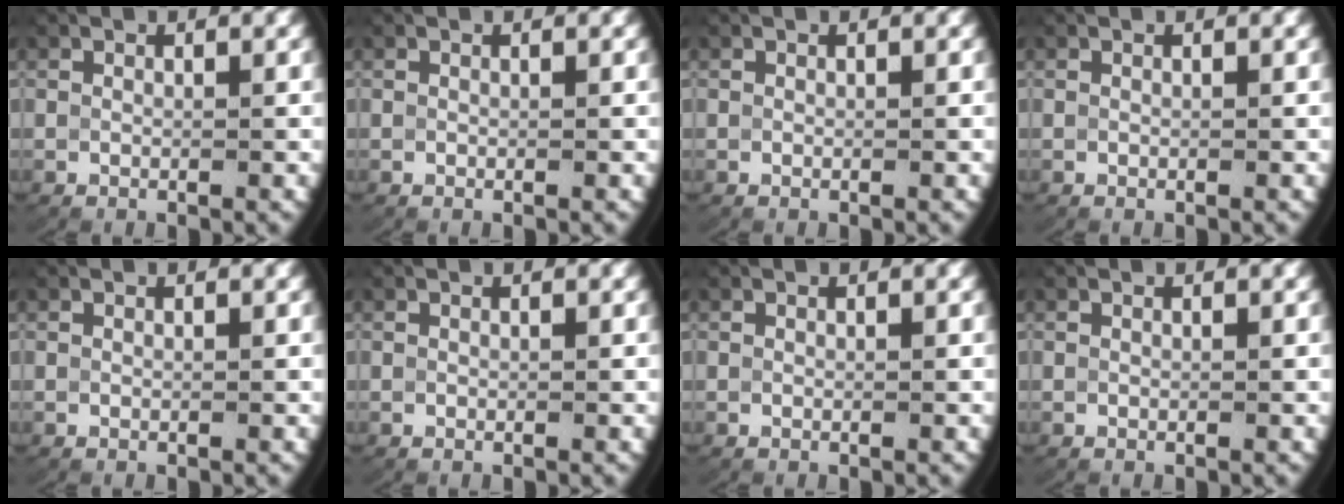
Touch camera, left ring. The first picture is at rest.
{"total": 0.0}
{"total": 0.0}
{"total": 0.0}
{"total": 0.0}
{"total": 0.0}
{"total": 0.0}
{"total": 0.0}